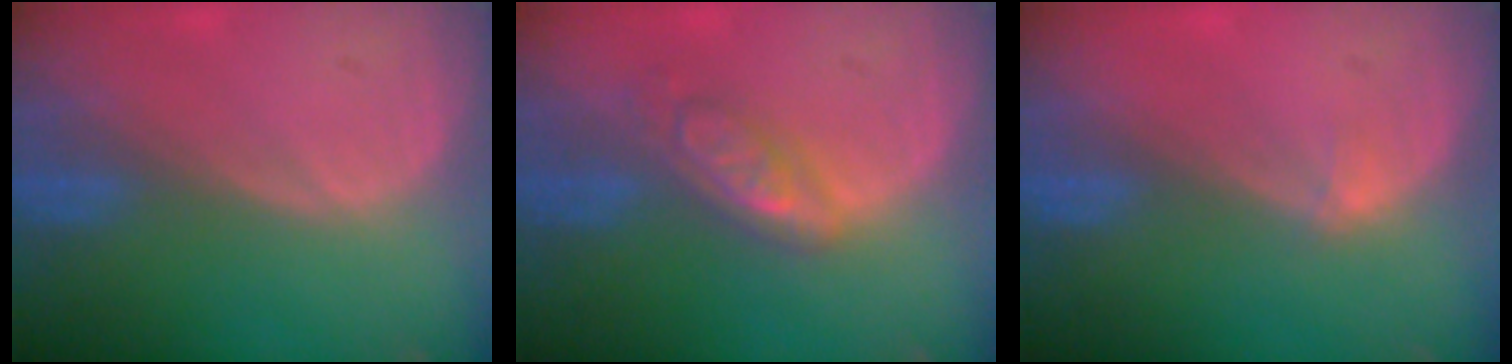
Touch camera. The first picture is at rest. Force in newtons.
{"total": 5.6, "press": 4.9, "slide": 2.8}
{"total": 1.1, "press": 0.8, "slide": 0.7}